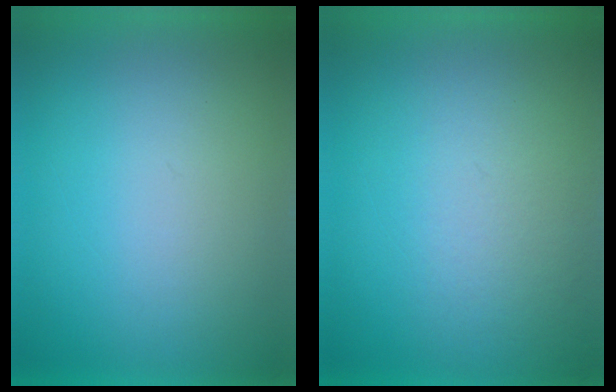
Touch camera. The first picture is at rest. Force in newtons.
{"total": 4.4}